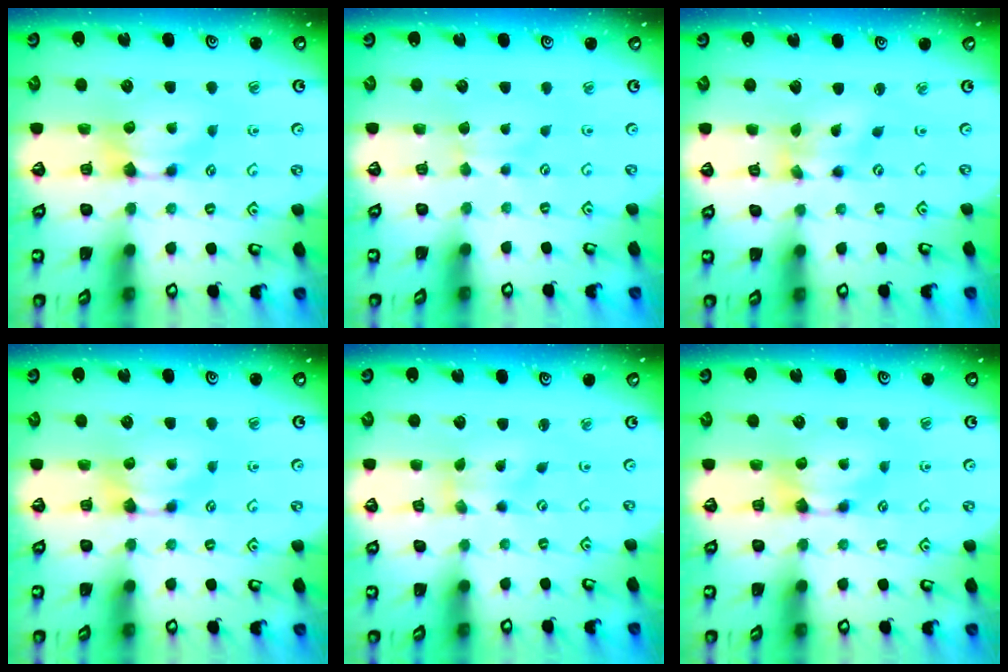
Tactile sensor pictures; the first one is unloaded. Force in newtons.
{"total": 1.6, "press": 1.5, "slide": 0.5}
{"total": 2.0, "press": 1.2, "slide": 1.5}
{"total": 0.0}
{"total": 1.7, "press": 1.3, "slide": 1.1}
{"total": 0.0}